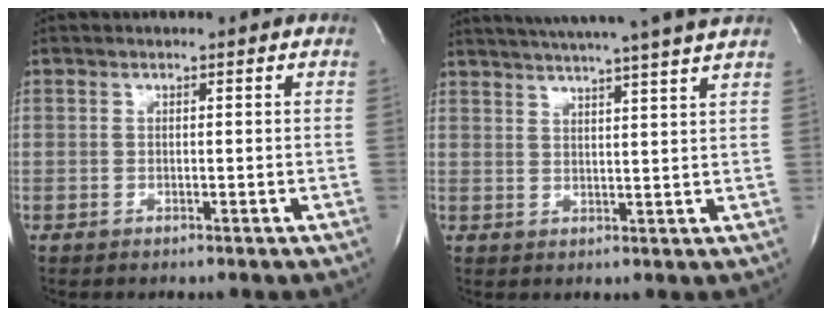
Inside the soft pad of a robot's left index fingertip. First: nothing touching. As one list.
[{"total": 16.9, "force": [15.0, -1.5, 7.7], "torque": [-0.132, -0.011, 0.198]}]